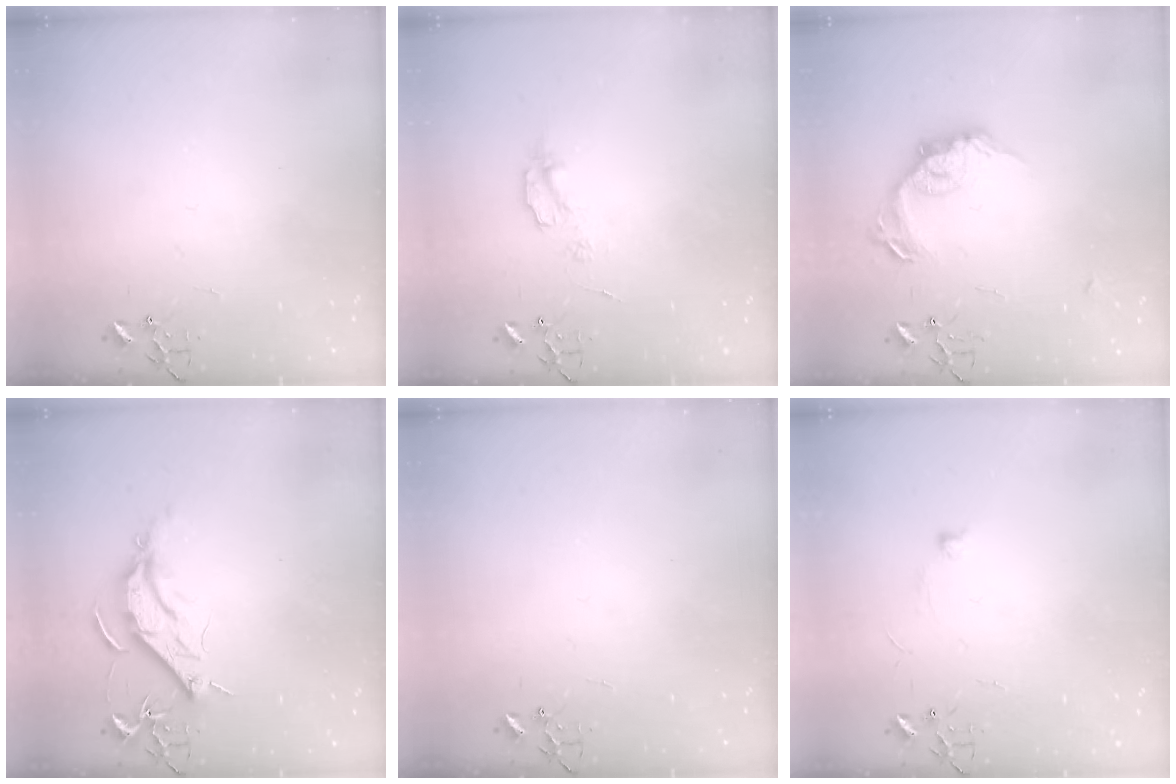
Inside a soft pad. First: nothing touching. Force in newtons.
{"total": 5.1, "press": 5.0, "slide": 0.7}
{"total": 15.0, "press": 15.0, "slide": 0.7}
{"total": 9.5, "press": 9.4, "slide": 1.0}
{"total": 0.0}
{"total": 4.4, "press": 4.3, "slide": 0.6}